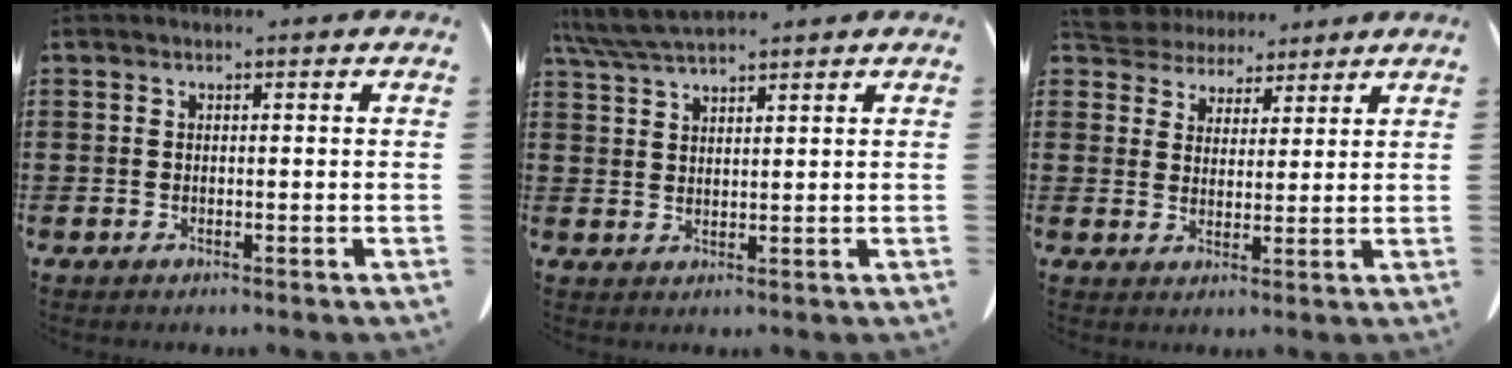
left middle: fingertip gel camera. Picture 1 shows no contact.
{"total": 5.3, "force": [4.6, 0.6, 2.6], "torque": [-0.061, -0.011, 0.087]}
{"total": 5.3, "force": [4.9, 2.0, 0.1], "torque": [-0.028, -0.017, 0.091]}